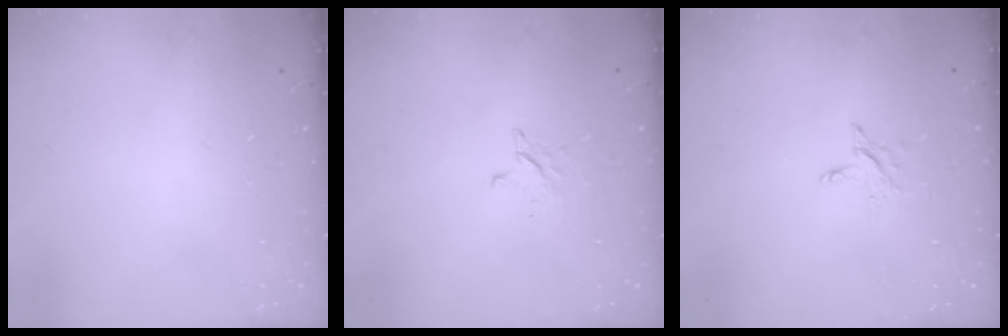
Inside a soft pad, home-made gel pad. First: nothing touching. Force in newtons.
{"total": 2.6, "press": 2.6, "slide": 0.3}
{"total": 2.4, "press": 2.4, "slide": 0.1}